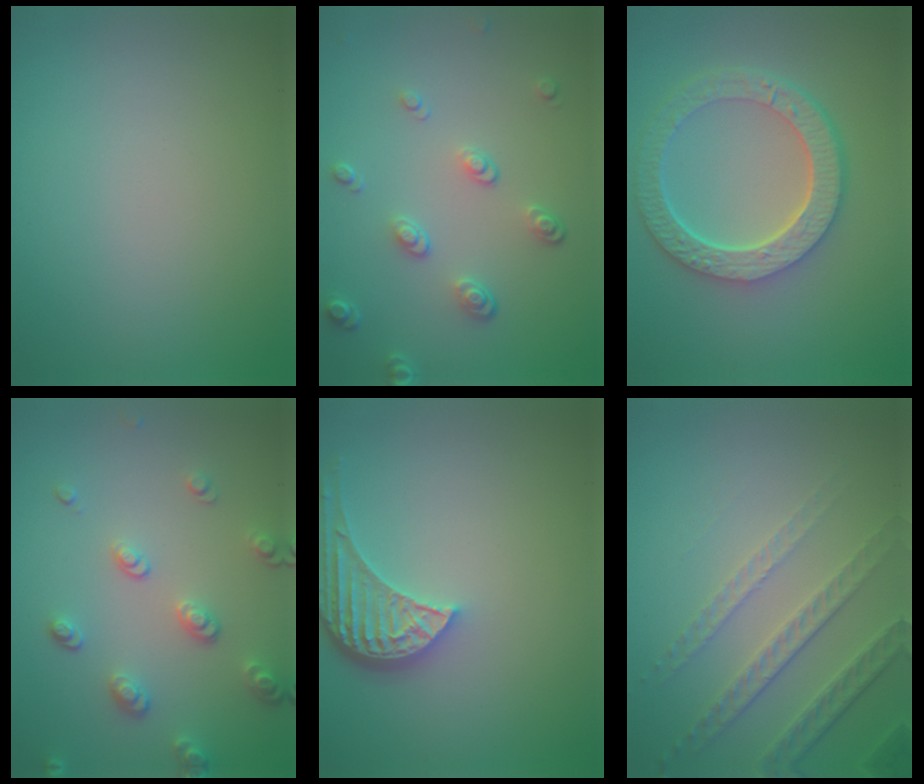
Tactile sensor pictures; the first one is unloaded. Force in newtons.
{"total": 2.6, "press": 1.7, "slide": 2.0}
{"total": 6.7, "press": 4.8, "slide": 4.6}
{"total": 2.9, "press": 2.6, "slide": 1.3}
{"total": 4.3, "press": 3.5, "slide": 2.6}
{"total": 4.7, "press": 3.3, "slide": 3.3}